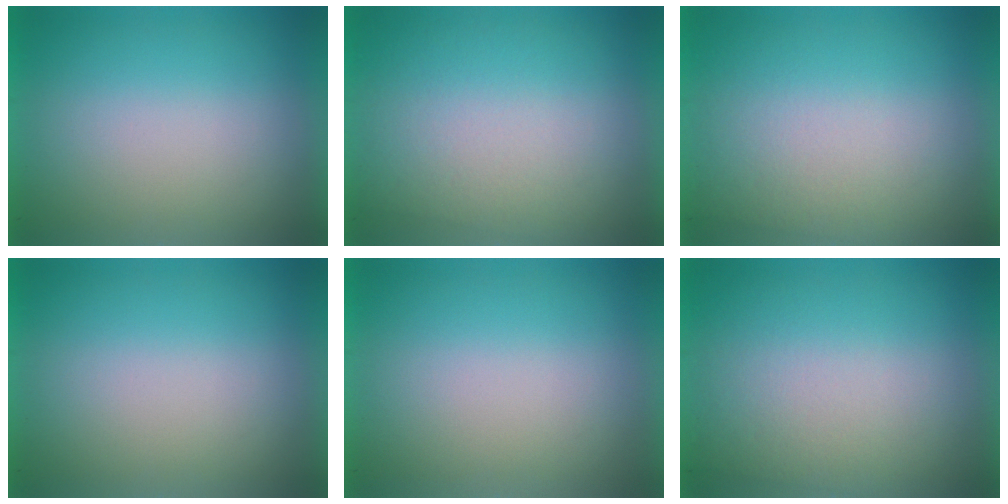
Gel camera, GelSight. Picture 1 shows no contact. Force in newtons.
{"total": 2.6}
{"total": 2.1}
{"total": 0.0}
{"total": 0.0}
{"total": 2.1}